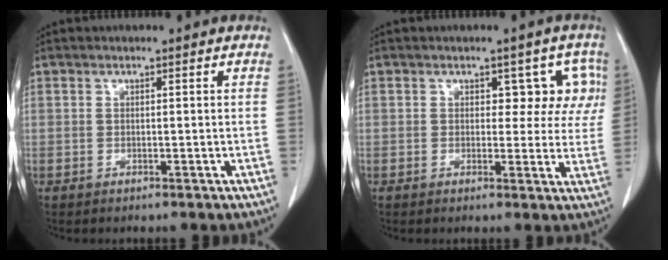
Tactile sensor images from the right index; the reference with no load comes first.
{"total": 5.5, "force": [1.8, 3.6, 3.7], "torque": [-0.013, 0.018, 0.015]}